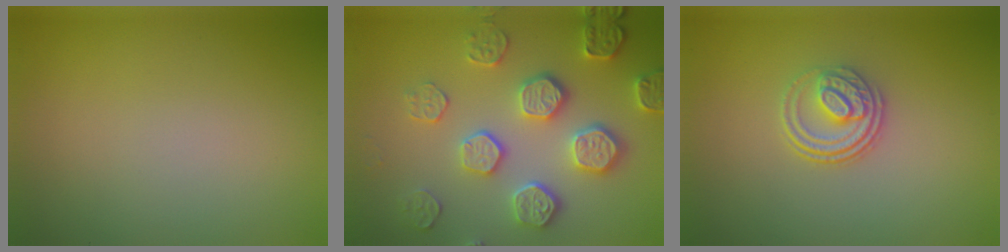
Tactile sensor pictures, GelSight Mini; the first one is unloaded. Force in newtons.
{"total": 4.8, "press": 4.7, "slide": 1.0}
{"total": 3.1, "press": 2.6, "slide": 1.7}